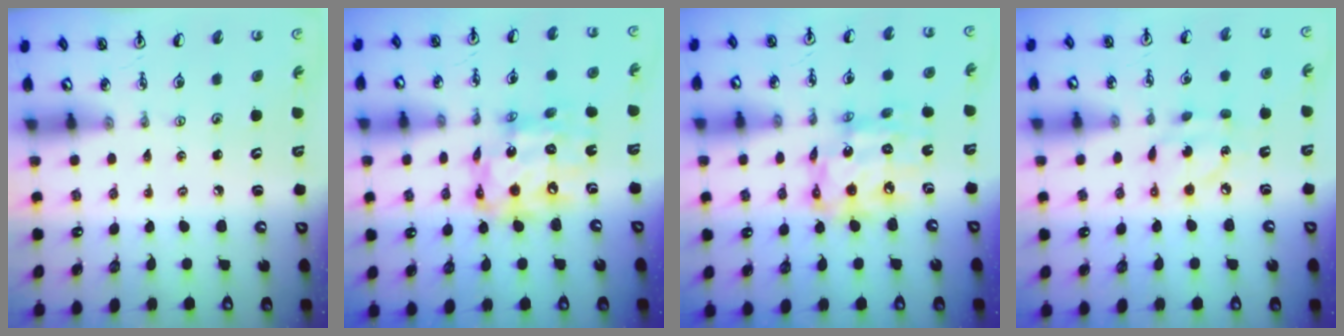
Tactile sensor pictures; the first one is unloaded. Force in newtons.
{"total": 16.0, "press": 16.0, "slide": 1.3}
{"total": 14.0, "press": 13.9, "slide": 1.6}
{"total": 6.7, "press": 6.7, "slide": 0.1}